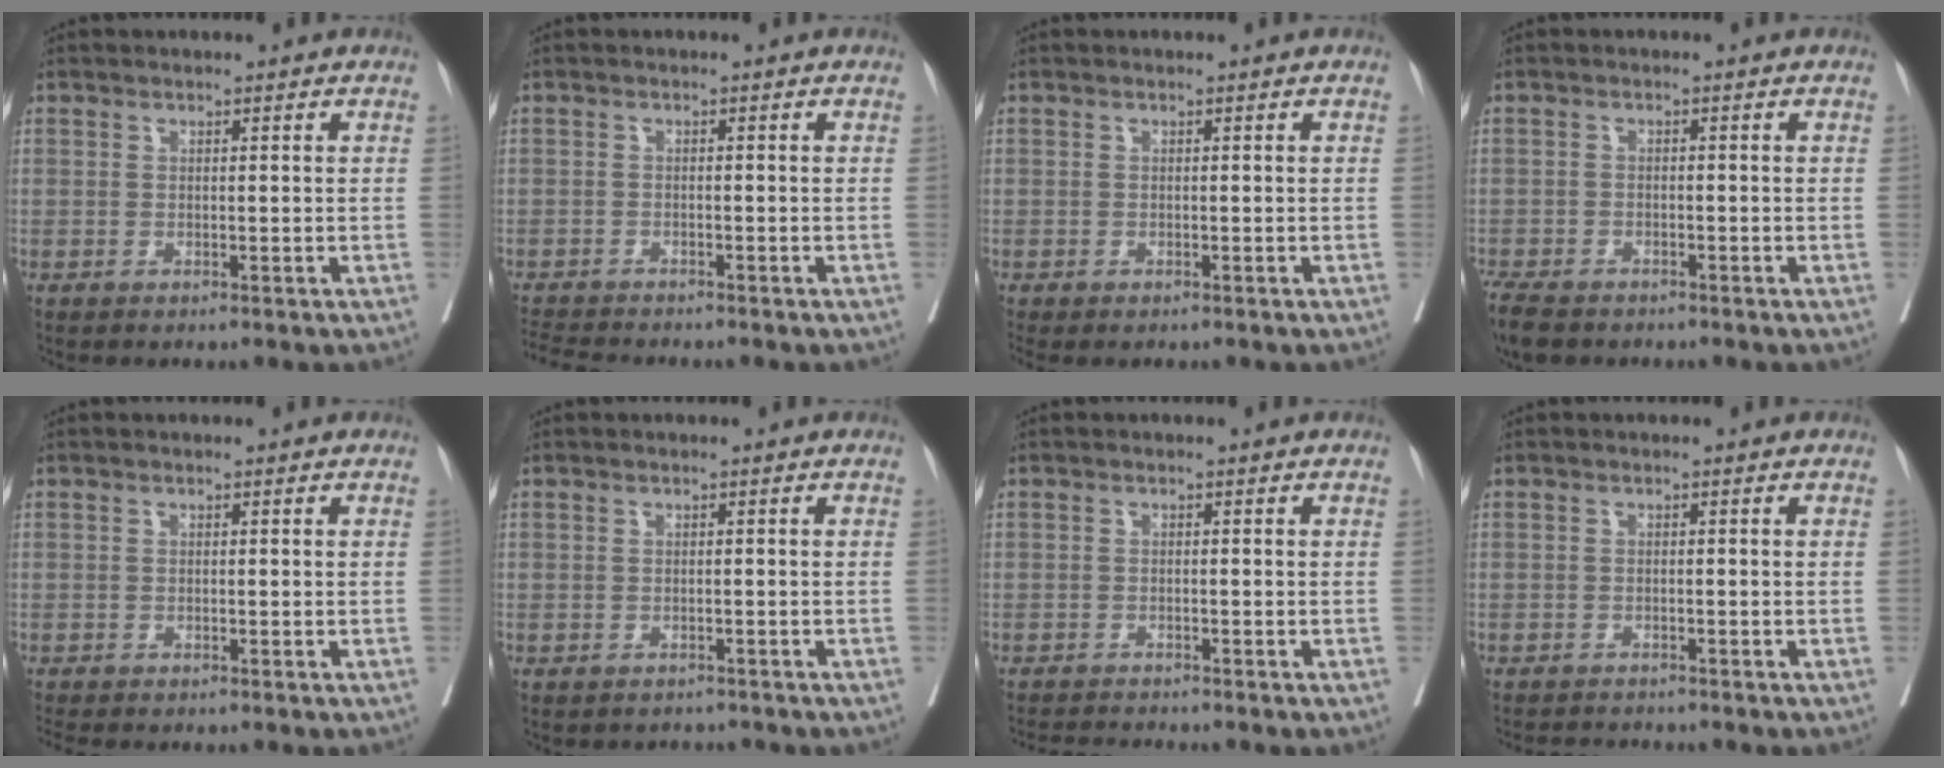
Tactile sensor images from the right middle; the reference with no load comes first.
{"total": 4.7, "force": [-4.5, 0.0, 1.3], "torque": [-0.020, -0.015, -0.077]}
{"total": 1.3, "force": [-1.0, 0.5, 0.6], "torque": [-0.007, -0.003, -0.014]}
{"total": 5.2, "force": [-4.1, 2.1, 2.3], "torque": [-0.039, -0.008, -0.069]}
{"total": 2.7, "force": [-2.5, 0.4, 1.2], "torque": [-0.019, -0.007, -0.038]}
{"total": 1.7, "force": [-1.6, 0.6, -0.3], "torque": [0.004, -0.001, -0.025]}
{"total": 4.2, "force": [-4.1, -0.4, 0.9], "torque": [-0.009, -0.014, -0.066]}
{"total": 3.5, "force": [-3.4, 0.1, 0.5], "torque": [-0.002, -0.011, -0.052]}